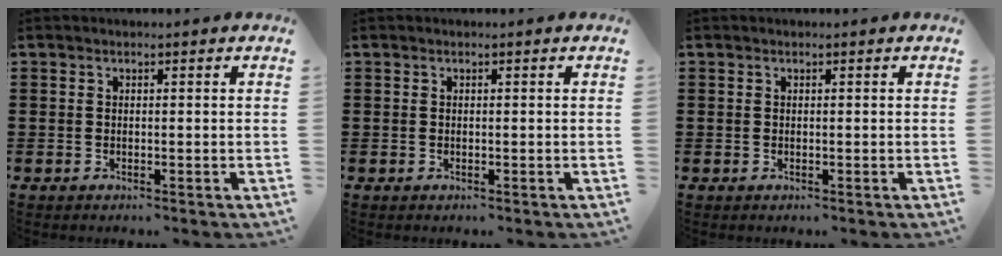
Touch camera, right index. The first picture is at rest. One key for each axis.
{"total": 0.0}
{"total": 0.0}